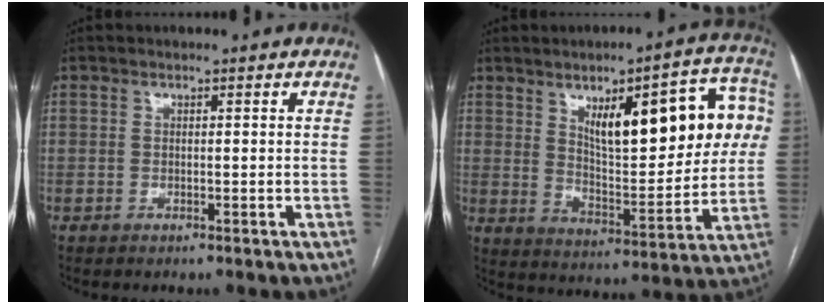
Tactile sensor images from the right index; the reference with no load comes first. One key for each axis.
{"total": 19.4, "fx": 5.8, "fy": 6.3, "fz": 17.4, "tx": -0.232, "ty": 0.025, "tz": 0.089}